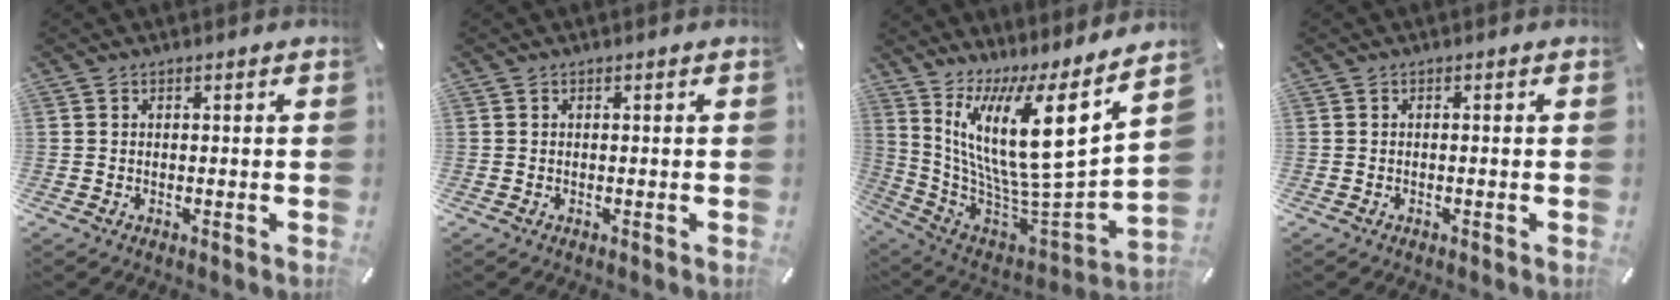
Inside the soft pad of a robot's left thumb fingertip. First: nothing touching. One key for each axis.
{"total": 0.0}
{"total": 20.9, "fx": 8.4, "fy": 5.7, "fz": 18.3, "tx": -0.342, "ty": -0.090, "tz": 0.137}
{"total": 0.7, "fx": -0.3, "fy": 0.1, "fz": 0.6, "tx": -0.011, "ty": -0.002, "tz": -0.005}